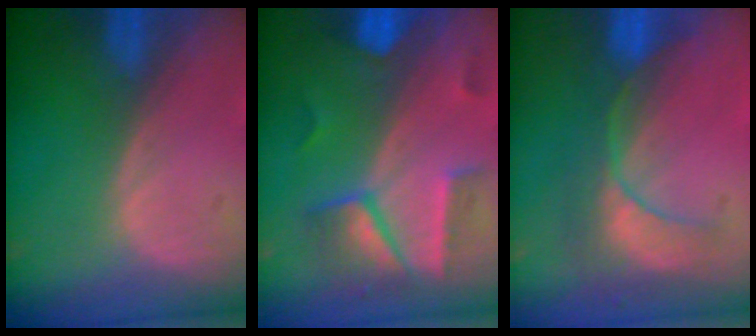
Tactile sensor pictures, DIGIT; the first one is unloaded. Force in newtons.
{"total": 6.8, "press": 6.8, "slide": 0.2}
{"total": 8.9, "press": 7.7, "slide": 4.5}